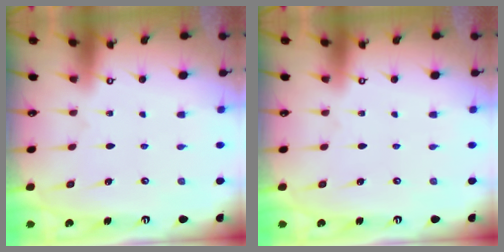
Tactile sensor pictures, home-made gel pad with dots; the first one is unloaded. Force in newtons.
{"total": 0.0}